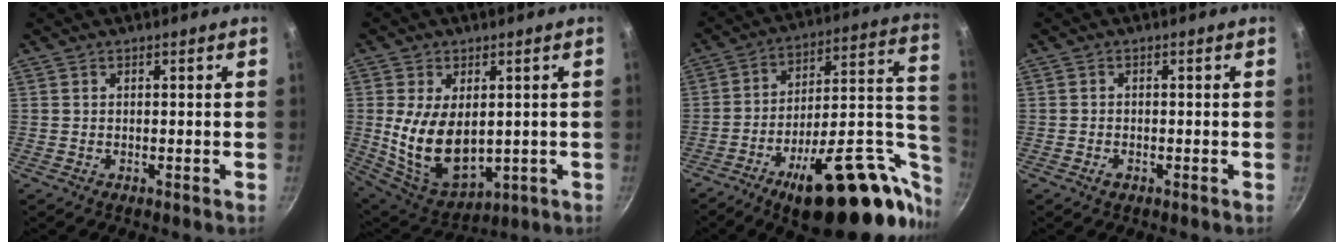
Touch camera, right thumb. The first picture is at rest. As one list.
[{"total": 14.6, "force": [0.5, 9.1, 11.5], "torque": [-0.193, -0.024, 0.035]}, {"total": 31.1, "force": [-11.3, 13.1, 25.9], "torque": [-0.314, 0.059, -0.160]}, {"total": 1.4, "force": [-0.8, 0.9, 0.7], "torque": [-0.015, 0.004, -0.016]}]